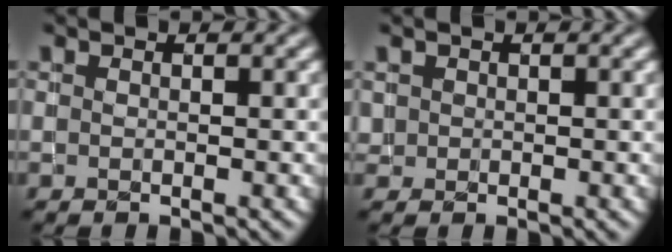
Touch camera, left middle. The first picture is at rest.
{"total": 0.6, "force": [0.2, 0.6, 0.0], "torque": [0.002, 0.001, 0.006]}